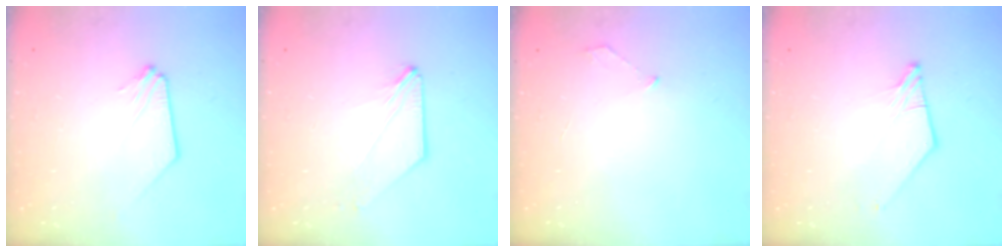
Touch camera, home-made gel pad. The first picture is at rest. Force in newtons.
{"total": 0.0}
{"total": 4.6, "press": 4.6, "slide": 0.8}
{"total": 1.0, "press": 1.0, "slide": 0.1}